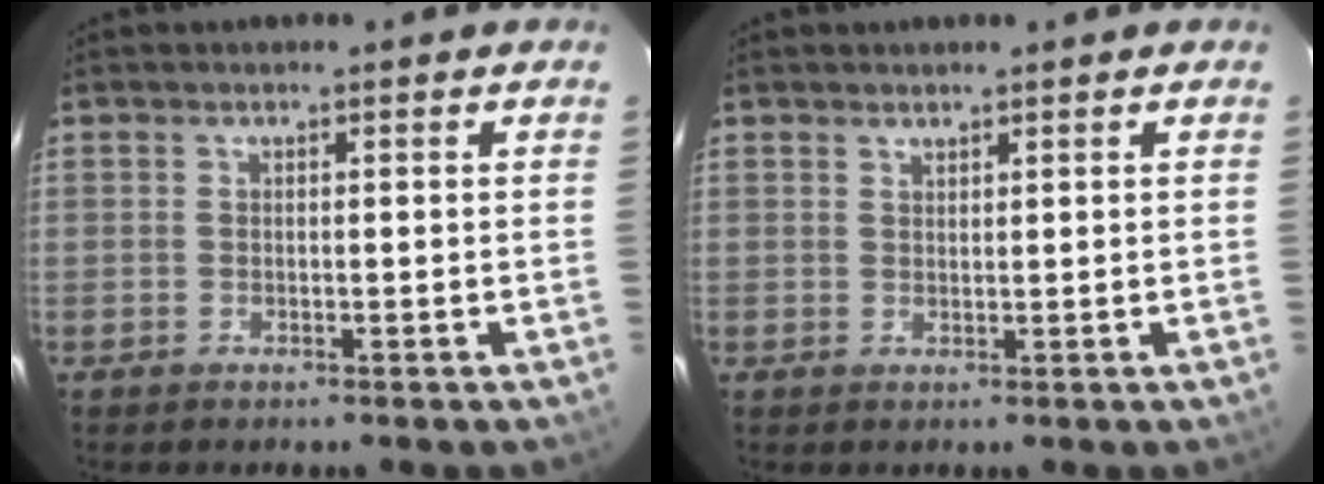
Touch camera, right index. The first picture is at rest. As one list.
[{"total": 0.9, "force": [0.9, 0.3, 0.2], "torque": [-0.004, 0.002, 0.017]}]